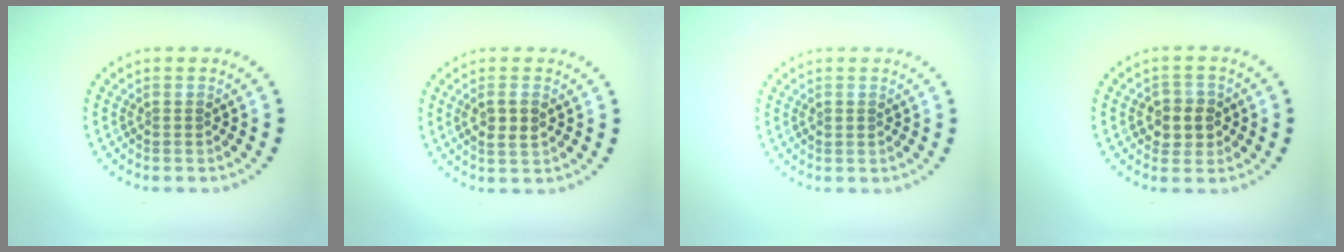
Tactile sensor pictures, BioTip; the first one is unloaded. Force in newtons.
{"total": 2.2, "press": 2.2, "slide": 0.4}
{"total": 0.6, "press": 0.6, "slide": 0.1}
{"total": 2.8, "press": 2.7, "slide": 0.7}